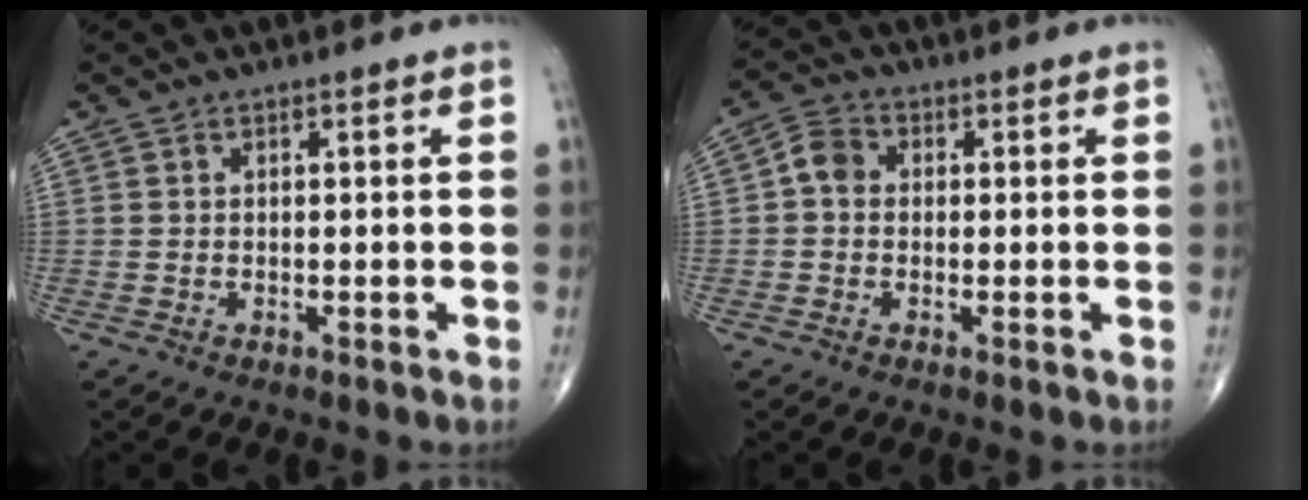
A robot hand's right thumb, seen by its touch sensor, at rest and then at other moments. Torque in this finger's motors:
{"motor_torque": [0.04, 0.03, 0.06, -0.03, 0.02]}